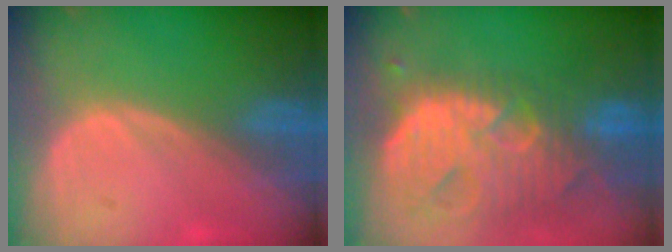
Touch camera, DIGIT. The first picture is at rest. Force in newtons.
{"total": 13.9, "press": 11.7, "slide": 7.5}